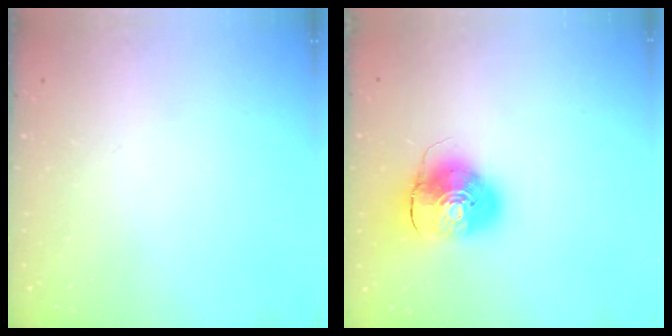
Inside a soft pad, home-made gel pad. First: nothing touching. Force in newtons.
{"total": 9.7, "press": 9.6, "slide": 1.4}